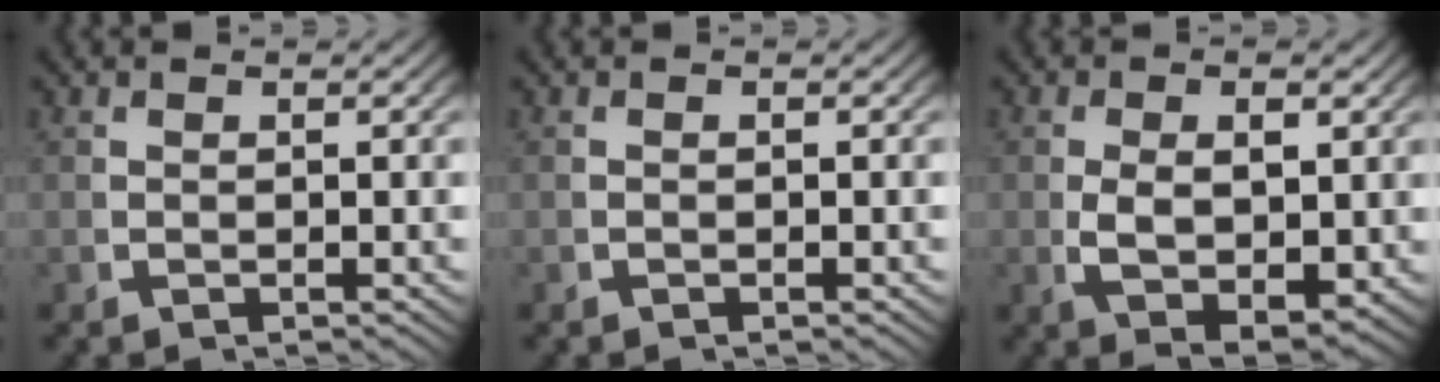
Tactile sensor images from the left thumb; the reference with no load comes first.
{"total": 0.0}
{"total": 5.8, "force": [-0.4, 3.6, 4.5], "torque": [-0.095, -0.030, 0.013]}